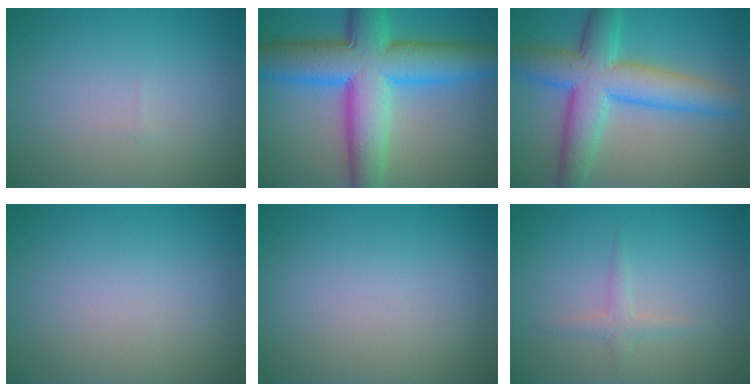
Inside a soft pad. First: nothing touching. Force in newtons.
{"total": 12.3, "press": 12.3, "slide": 0.2}
{"total": 8.6, "press": 8.6, "slide": 0.1}
{"total": 0.0}
{"total": 0.0}
{"total": 1.3, "press": 1.3, "slide": 0.1}